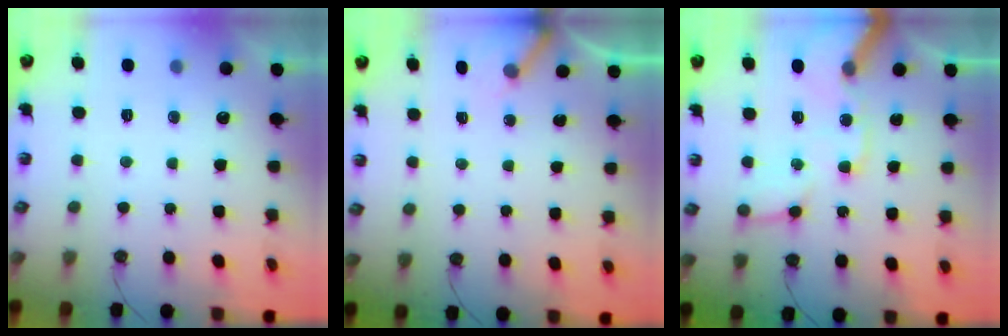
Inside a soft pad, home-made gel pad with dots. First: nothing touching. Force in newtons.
{"total": 2.7, "press": 2.7, "slide": 0.2}
{"total": 16.4, "press": 16.2, "slide": 2.5}